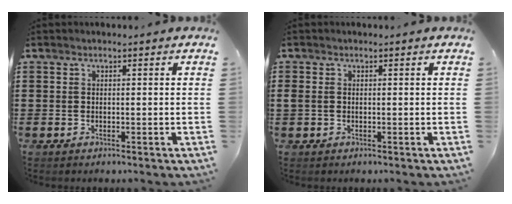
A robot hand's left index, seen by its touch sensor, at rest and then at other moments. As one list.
[{"total": 1.0, "force": [-0.1, 0.7, 0.7], "torque": [-0.023, 0.002, -0.005]}]